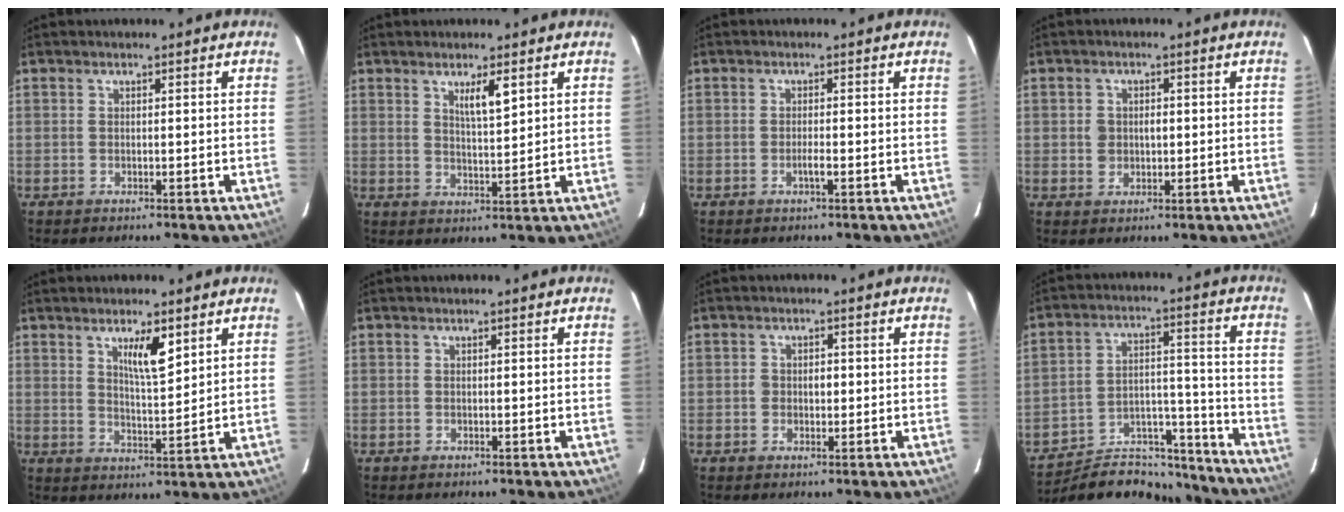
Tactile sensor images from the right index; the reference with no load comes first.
{"total": 4.1, "force": [2.2, 0.4, 3.4], "torque": [-0.058, -0.005, 0.040]}
{"total": 1.3, "force": [-0.6, -0.1, 1.2], "torque": [-0.023, 0.000, -0.012]}
{"total": 2.8, "force": [0.1, 2.2, 1.7], "torque": [-0.027, 0.006, 0.005]}
{"total": 5.7, "force": [3.1, 1.0, 4.7], "torque": [-0.082, -0.006, 0.056]}
{"total": 0.0}
{"total": 2.3, "force": [0.0, 1.6, 1.6], "torque": [-0.025, 0.007, 0.000]}
{"total": 15.5, "force": [-14.7, 4.0, 2.6], "torque": [-0.035, 0.046, -0.227]}